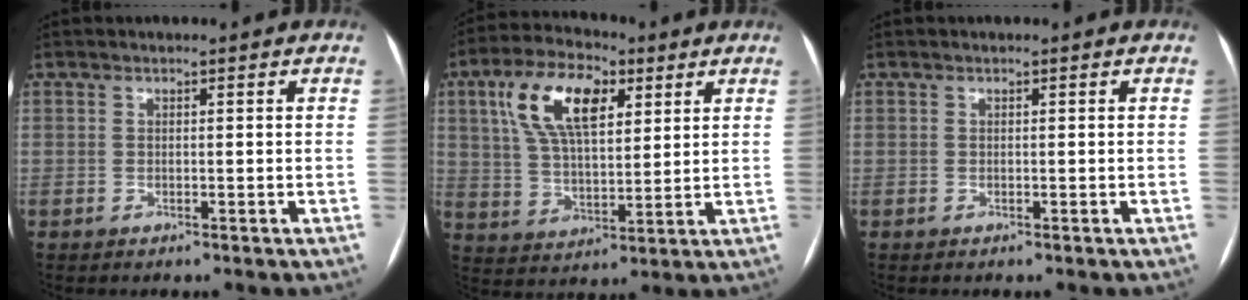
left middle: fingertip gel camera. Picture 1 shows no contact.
{"total": 13.2, "force": [5.5, 5.9, 10.4], "torque": [-0.204, 0.028, 0.100]}
{"total": 0.0}